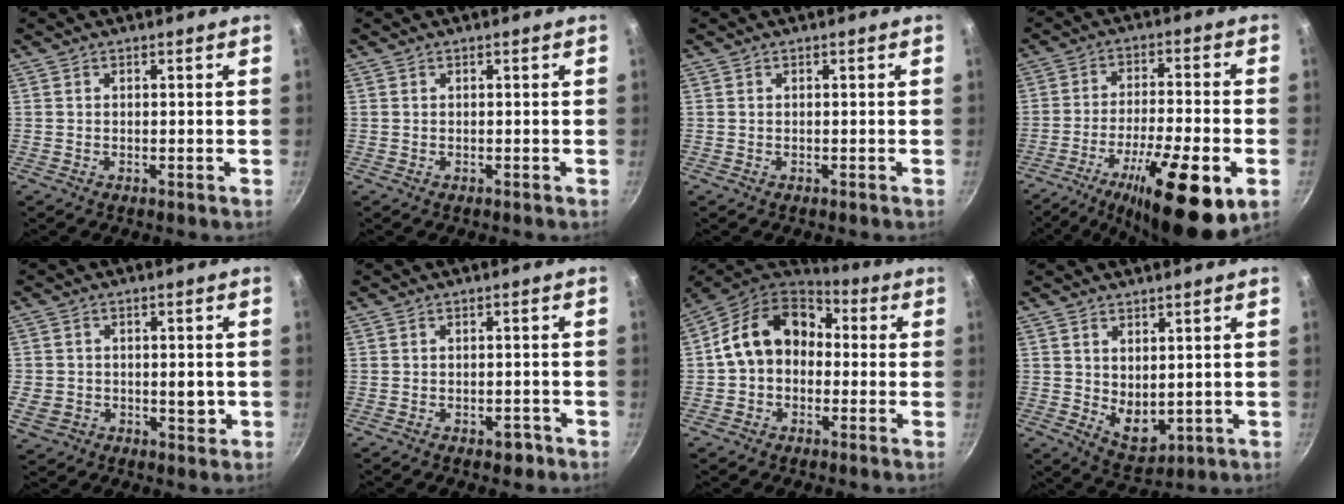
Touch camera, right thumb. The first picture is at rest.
{"total": 0.0}
{"total": 0.0}
{"total": 20.3, "force": [-8.8, 5.4, 17.5], "torque": [-0.272, 0.020, -0.139]}
{"total": 7.5, "force": [-1.0, 5.6, 4.9], "torque": [-0.070, 0.007, -0.011]}
{"total": 2.6, "force": [-1.6, 1.5, 1.4], "torque": [-0.010, 0.019, -0.010]}
{"total": 14.3, "force": [0.8, 11.0, 9.1], "torque": [-0.118, 0.040, -0.004]}
{"total": 6.5, "force": [1.4, 4.1, 4.9], "torque": [-0.062, -0.025, 0.039]}